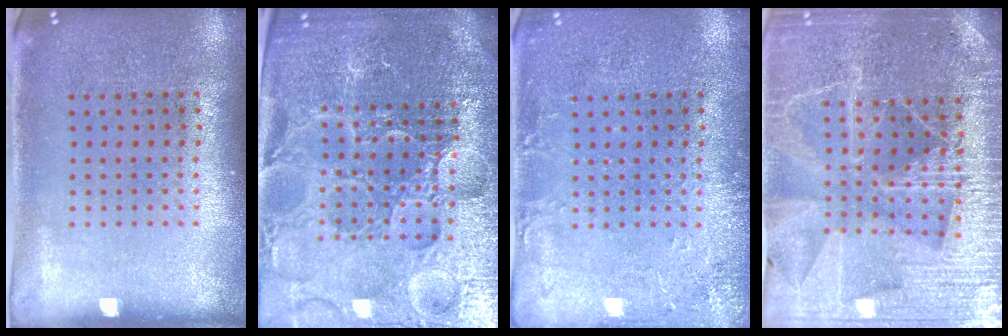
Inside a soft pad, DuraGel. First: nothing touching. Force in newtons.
{"total": 5.8, "press": 5.3, "slide": 2.3}
{"total": 2.2, "press": 2.2, "slide": 0.3}
{"total": 4.7, "press": 4.3, "slide": 1.8}